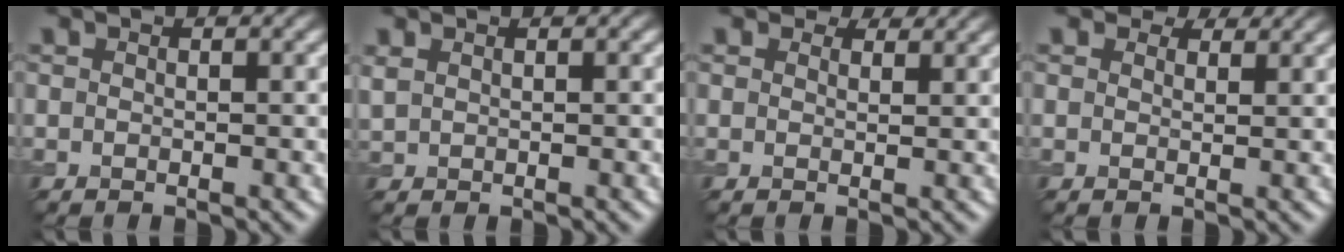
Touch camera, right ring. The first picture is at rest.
{"total": 0.8, "force": [0.7, 0.3, 0.4], "torque": [-0.012, 0.001, 0.017]}
{"total": 2.2, "force": [1.9, 1.0, 0.7], "torque": [-0.016, 0.000, 0.019]}
{"total": 2.4, "force": [2.0, 1.1, 0.8], "torque": [-0.018, 0.001, 0.021]}